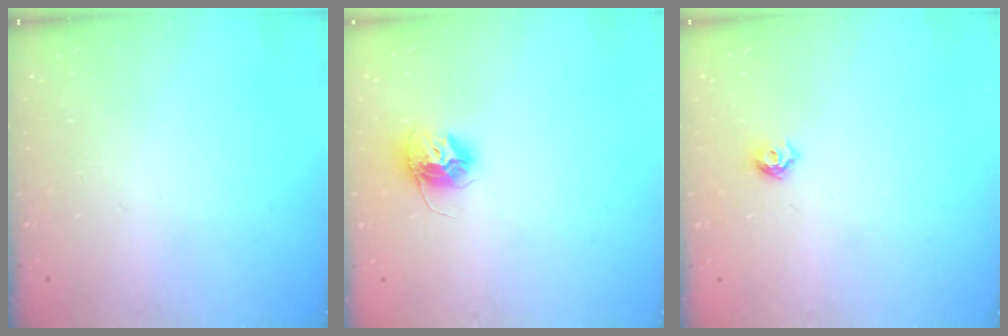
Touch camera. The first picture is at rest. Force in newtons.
{"total": 11.4, "press": 11.4, "slide": 0.9}
{"total": 5.1, "press": 5.0, "slide": 0.9}